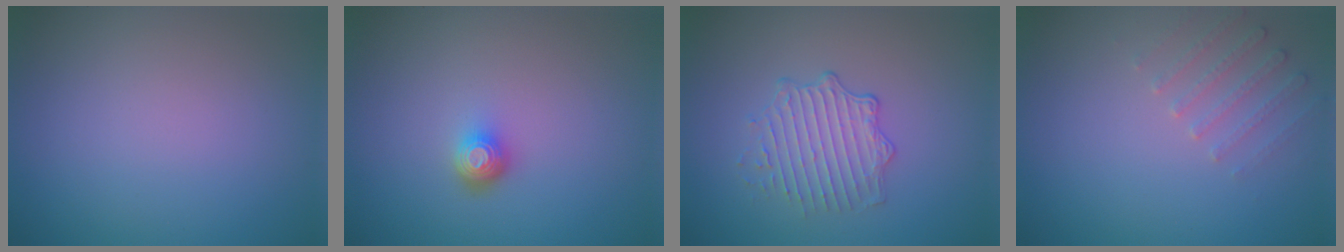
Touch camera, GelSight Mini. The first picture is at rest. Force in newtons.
{"total": 1.9, "press": 1.4, "slide": 1.3}
{"total": 2.6, "press": 2.0, "slide": 1.6}
{"total": 1.9, "press": 1.8, "slide": 0.6}